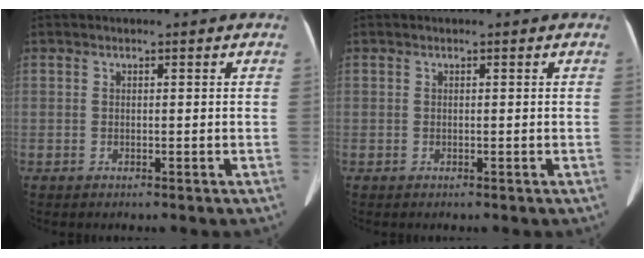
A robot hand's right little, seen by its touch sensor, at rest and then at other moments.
{"total": 0.0}